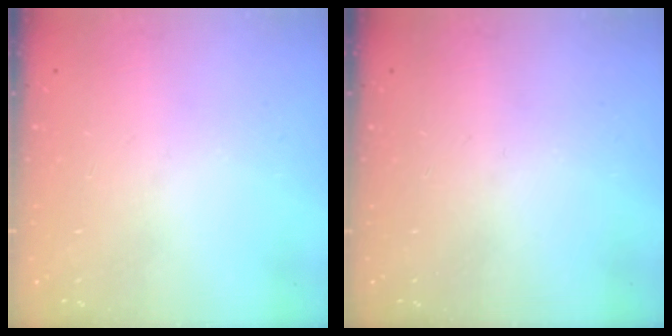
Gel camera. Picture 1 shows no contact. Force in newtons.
{"total": 0.0}